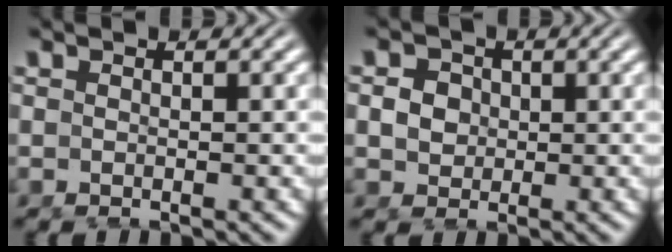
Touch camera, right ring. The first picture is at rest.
{"total": 2.0, "force": [0.4, 1.8, 0.8], "torque": [-0.018, -0.011, 0.016]}